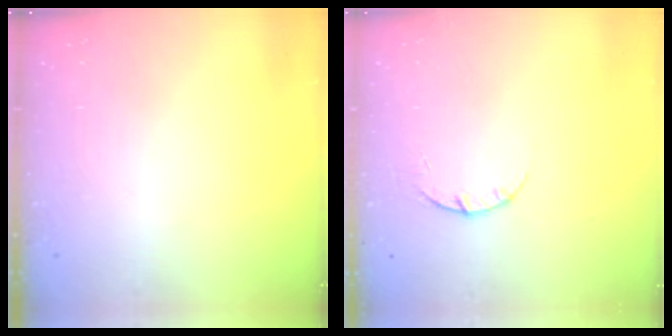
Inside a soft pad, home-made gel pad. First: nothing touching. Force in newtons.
{"total": 2.3, "press": 2.3, "slide": 0.3}